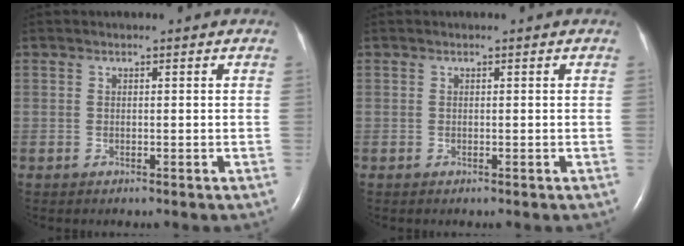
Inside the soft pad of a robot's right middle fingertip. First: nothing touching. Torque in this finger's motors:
{"motor_torque": [0.06, -0.12, 0.00, 0.00]}